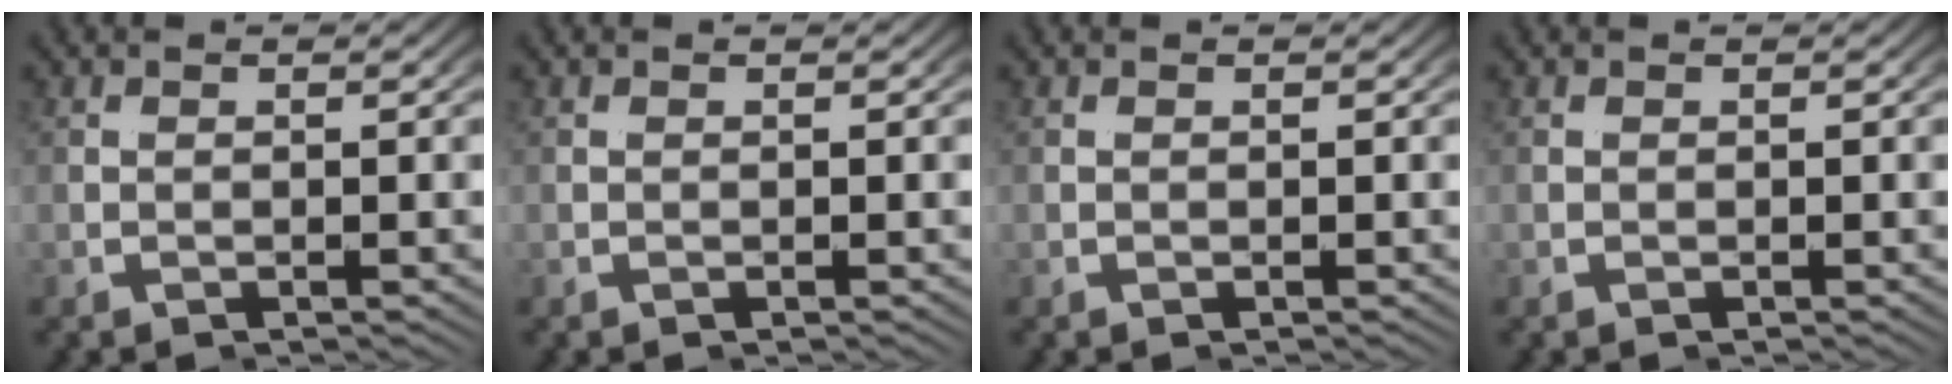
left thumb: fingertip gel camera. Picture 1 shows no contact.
{"total": 0.0}
{"total": 0.0}
{"total": 0.0}